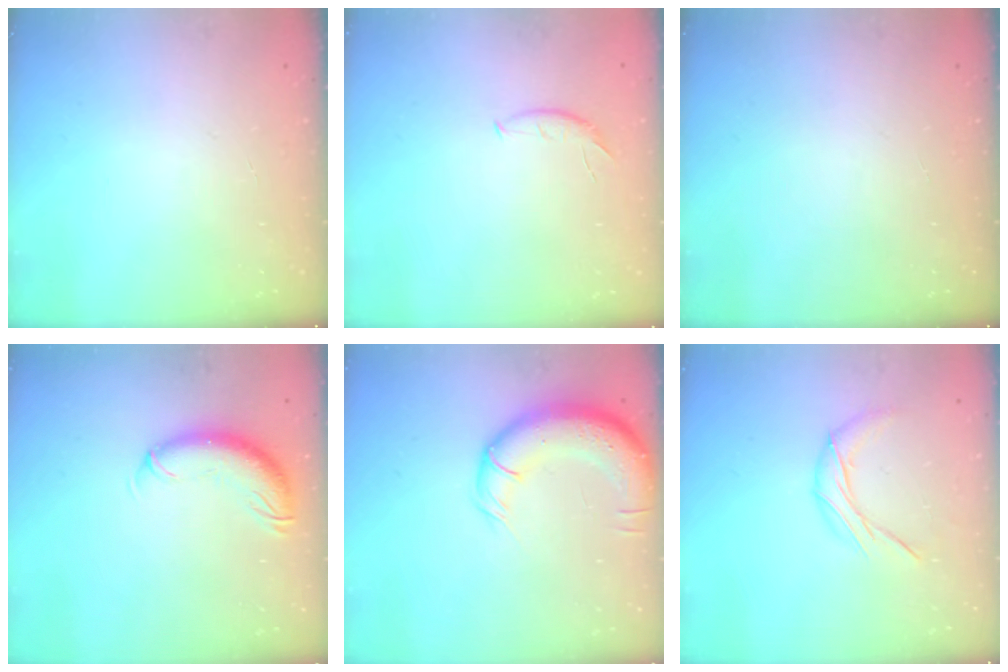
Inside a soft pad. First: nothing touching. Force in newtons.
{"total": 5.5, "press": 5.5, "slide": 0.5}
{"total": 0.0}
{"total": 10.6, "press": 10.4, "slide": 2.2}
{"total": 13.7, "press": 13.3, "slide": 3.4}
{"total": 7.8, "press": 7.8, "slide": 0.1}